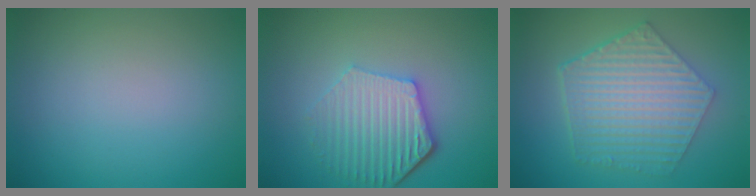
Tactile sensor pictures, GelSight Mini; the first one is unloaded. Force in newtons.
{"total": 5.4, "press": 4.2, "slide": 3.4}
{"total": 6.8, "press": 5.0, "slide": 4.6}